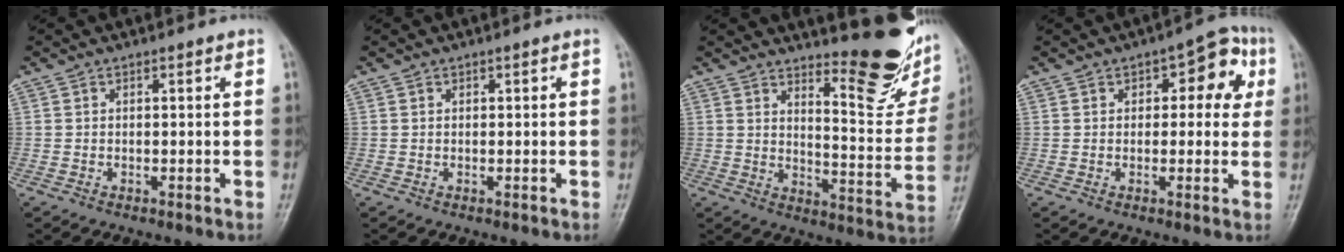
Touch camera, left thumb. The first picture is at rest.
{"total": 0.0}
{"total": 17.0, "force": [13.0, 4.4, 10.0], "torque": [-0.097, -0.121, 0.175]}
{"total": 9.8, "force": [3.0, 5.4, 7.7], "torque": [-0.047, 0.014, 0.028]}